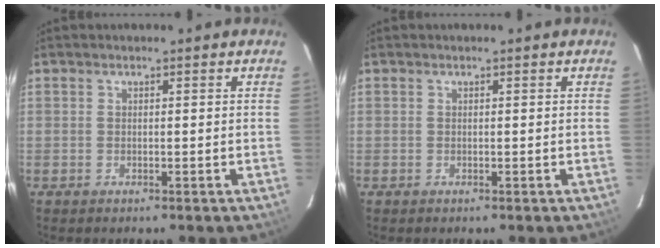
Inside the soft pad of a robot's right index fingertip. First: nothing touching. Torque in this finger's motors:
{"motor_torque": [0.00, 0.01, 0.00, 0.00]}